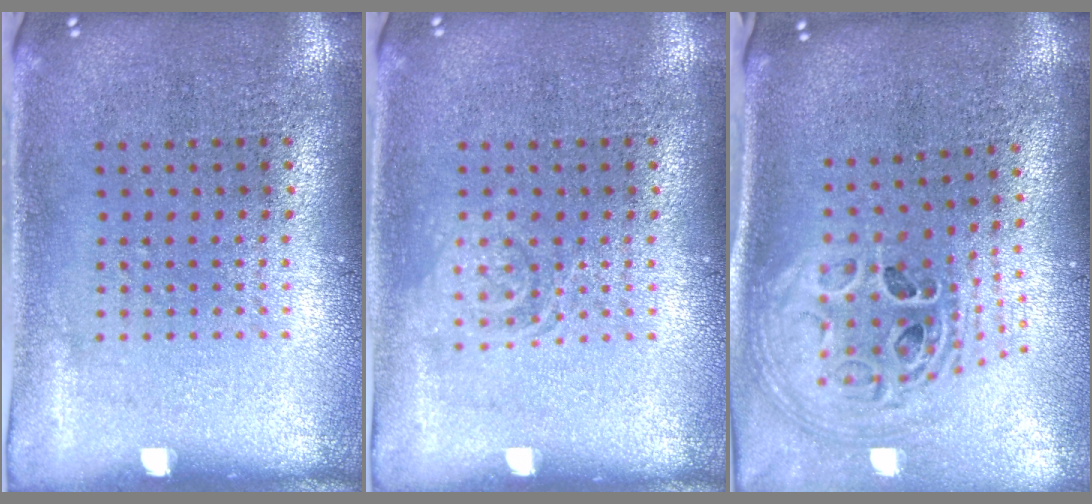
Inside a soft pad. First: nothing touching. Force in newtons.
{"total": 1.5, "press": 1.5, "slide": 0.3}
{"total": 2.0, "press": 1.6, "slide": 1.2}